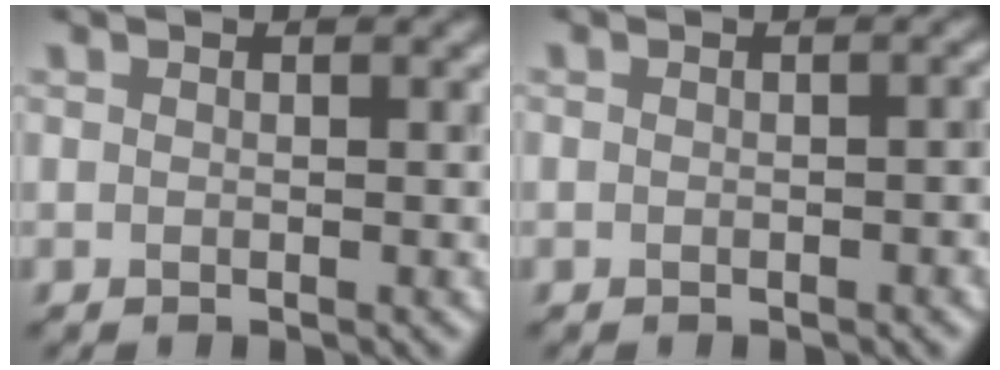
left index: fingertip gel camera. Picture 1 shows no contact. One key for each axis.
{"total": 1.0, "fx": -0.4, "fy": 0.5, "fz": 0.7, "tx": -0.009, "ty": 0.000, "tz": -0.002}